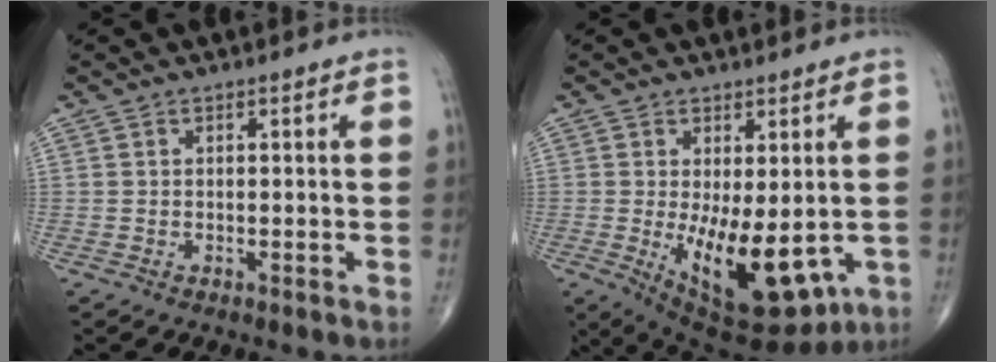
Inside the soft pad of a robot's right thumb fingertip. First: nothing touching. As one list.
[{"total": 14.6, "force": [-2.4, 6.4, 12.9], "torque": [-0.188, -0.027, -0.012]}]